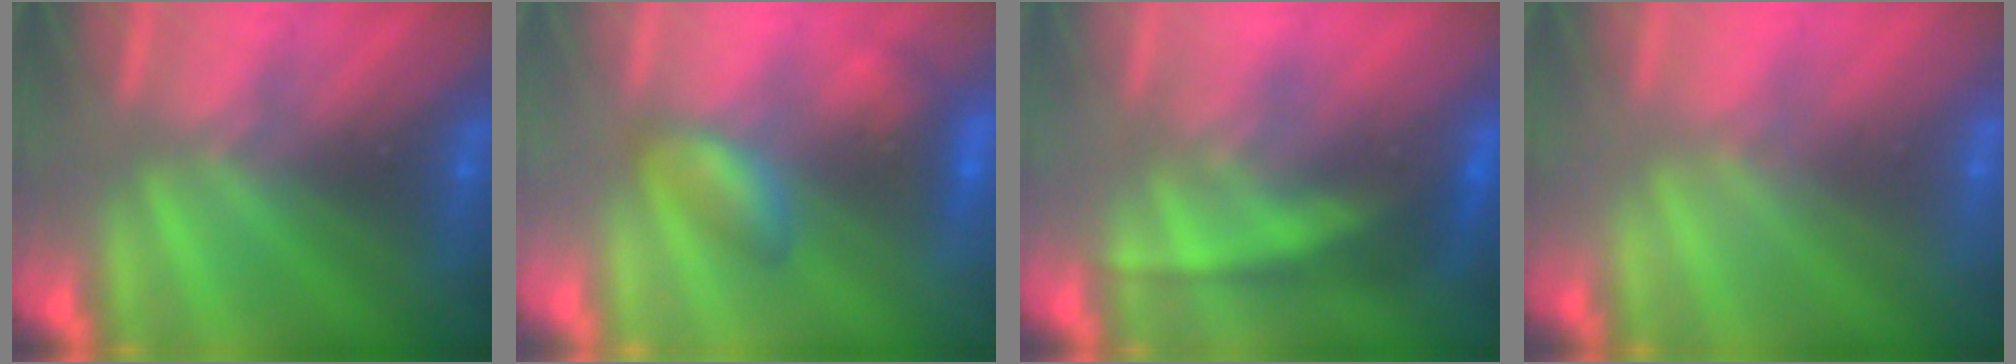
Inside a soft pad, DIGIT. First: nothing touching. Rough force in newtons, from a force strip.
{"total": 2.8}
{"total": 2.7}
{"total": 1.9}